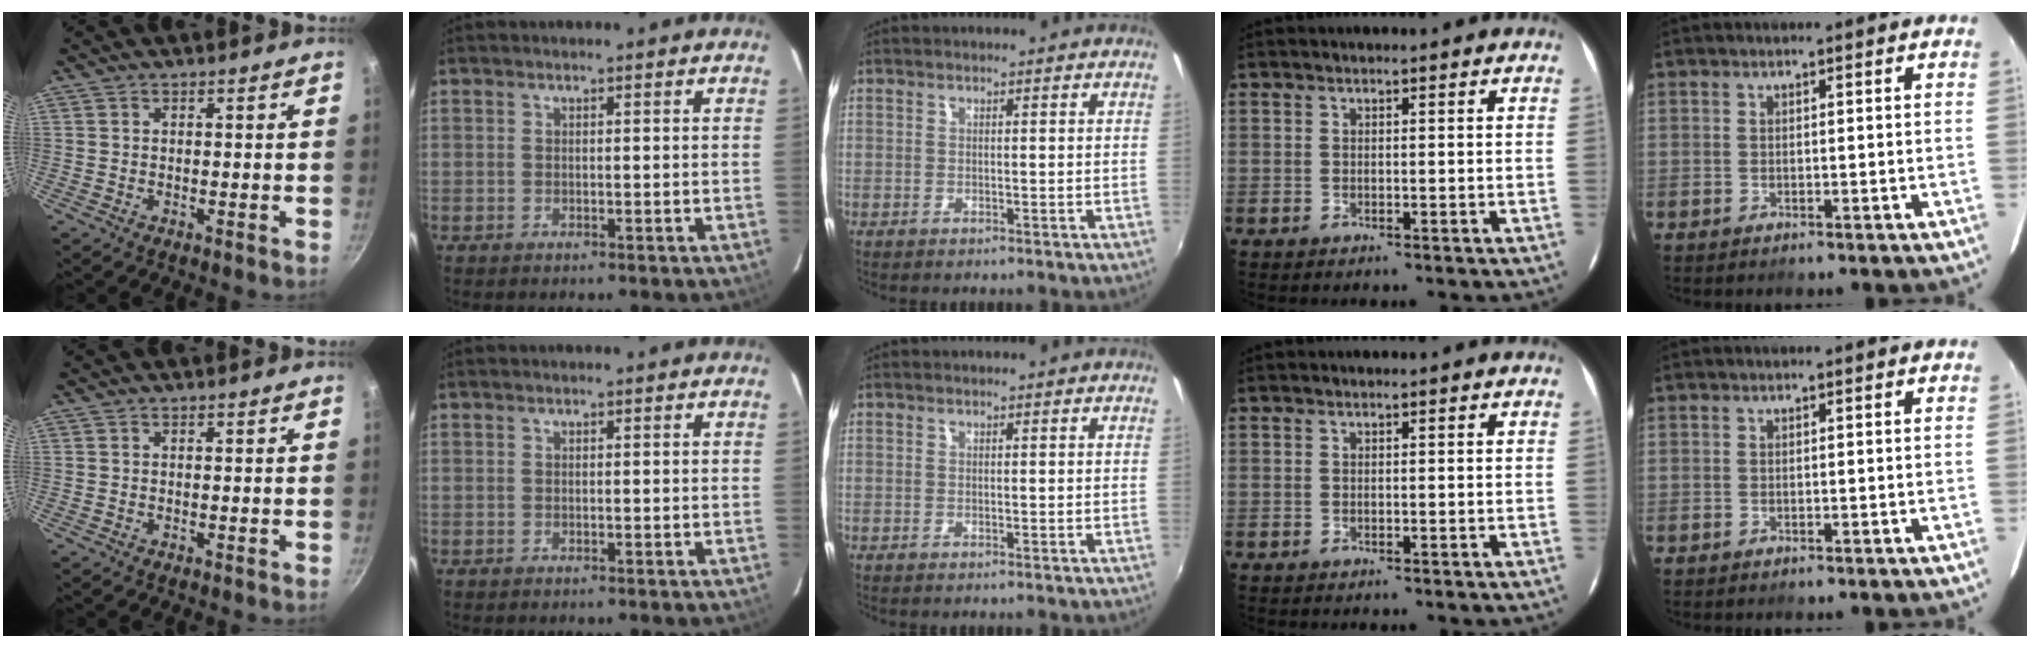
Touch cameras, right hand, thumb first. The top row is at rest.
{}